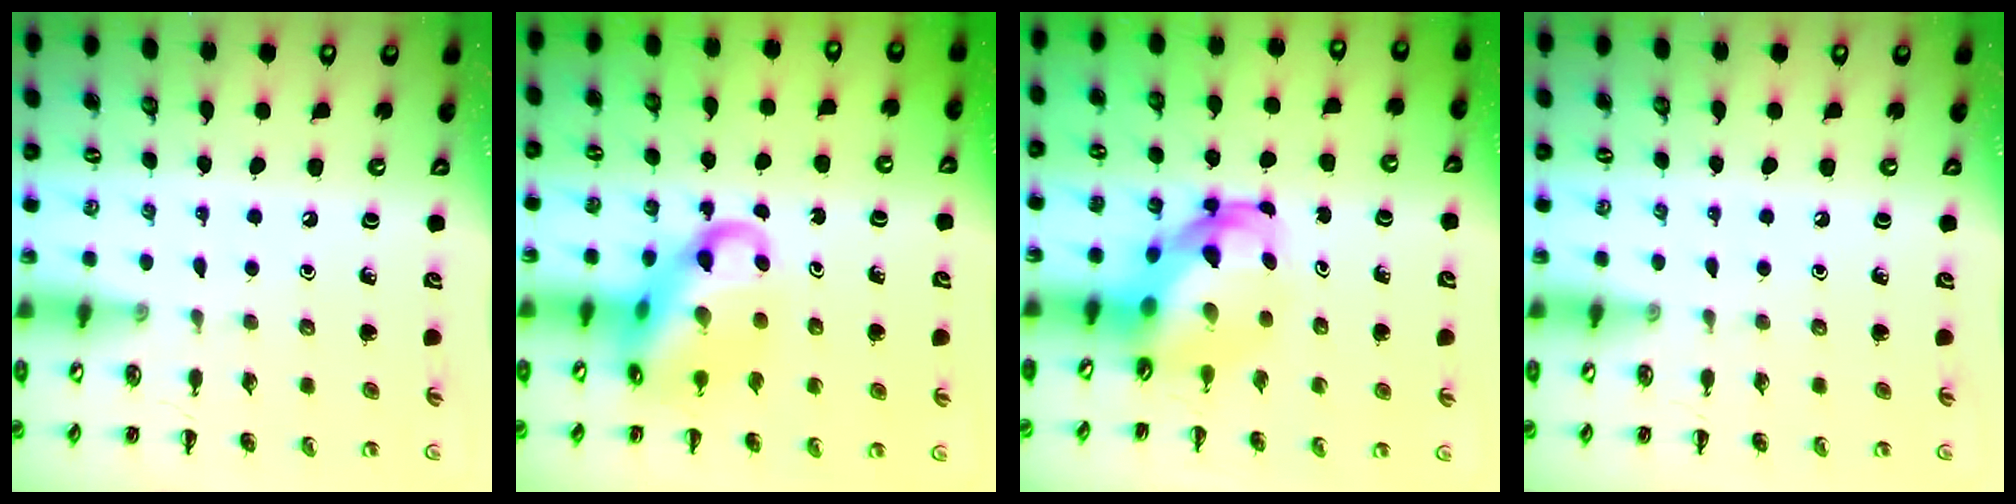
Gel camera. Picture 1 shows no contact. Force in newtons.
{"total": 14.7, "press": 14.2, "slide": 3.8}
{"total": 6.3, "press": 6.2, "slide": 1.4}
{"total": 0.0}